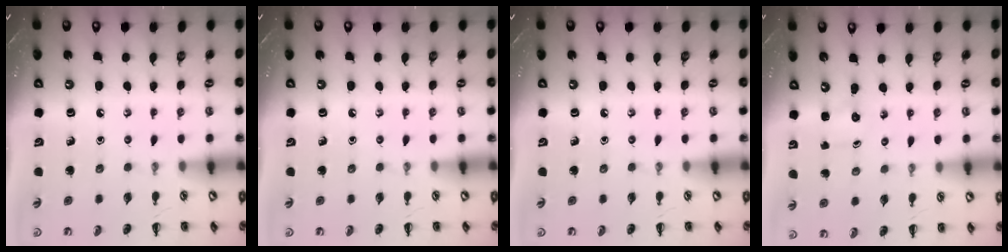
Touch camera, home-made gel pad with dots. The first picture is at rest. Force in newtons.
{"total": 0.0}
{"total": 0.0}
{"total": 0.9, "press": 0.9, "slide": 0.3}